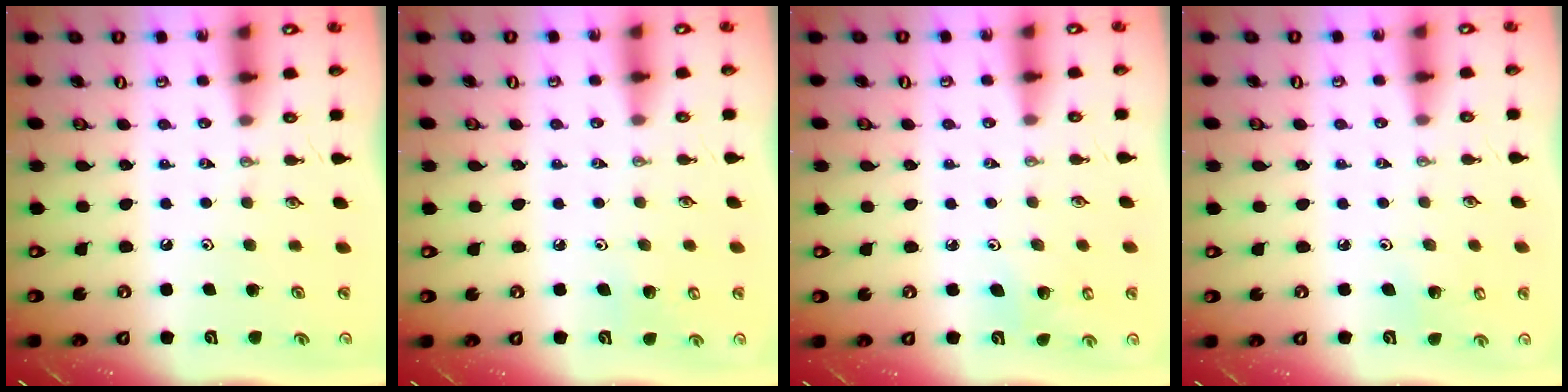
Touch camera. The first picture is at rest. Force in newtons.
{"total": 4.2, "press": 4.1, "slide": 0.9}
{"total": 5.1, "press": 5.0, "slide": 1.0}
{"total": 3.1, "press": 3.0, "slide": 0.3}